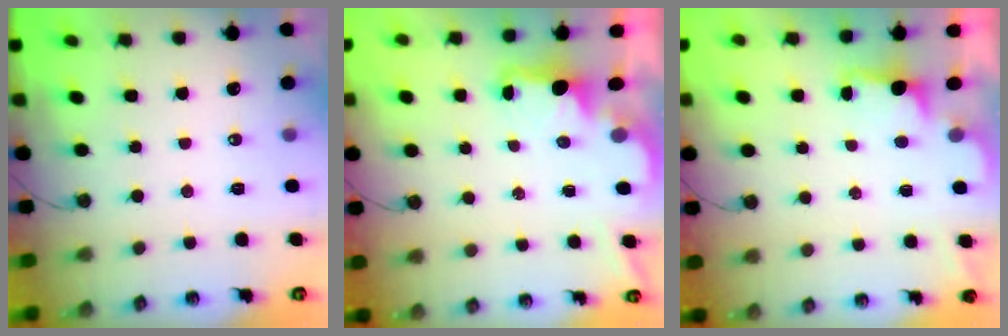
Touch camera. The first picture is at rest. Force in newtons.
{"total": 2.1, "press": 2.0, "slide": 0.7}
{"total": 2.0, "press": 1.8, "slide": 0.8}